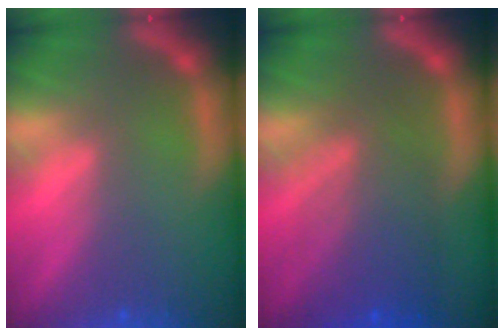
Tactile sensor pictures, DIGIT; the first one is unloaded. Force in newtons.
{"total": 7.1}